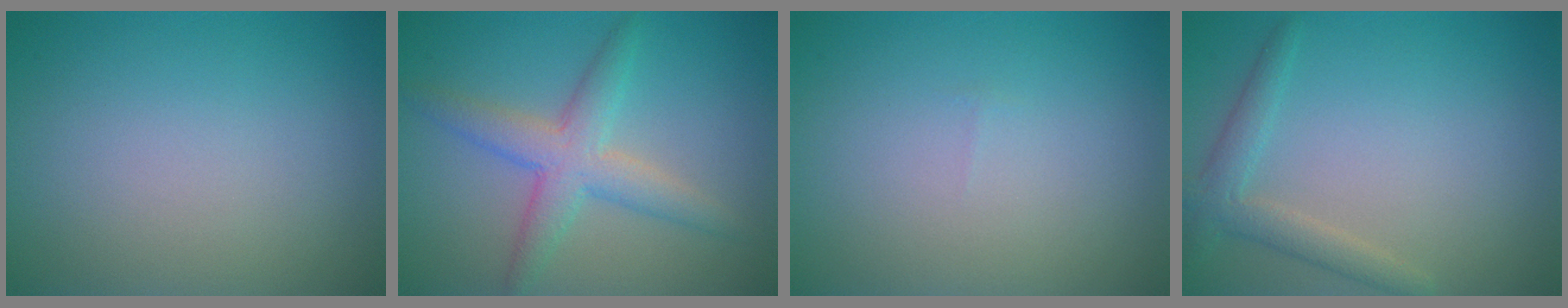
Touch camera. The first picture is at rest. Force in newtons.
{"total": 4.2, "press": 4.2, "slide": 0.1}
{"total": 0.0}
{"total": 2.5, "press": 2.5, "slide": 0.2}